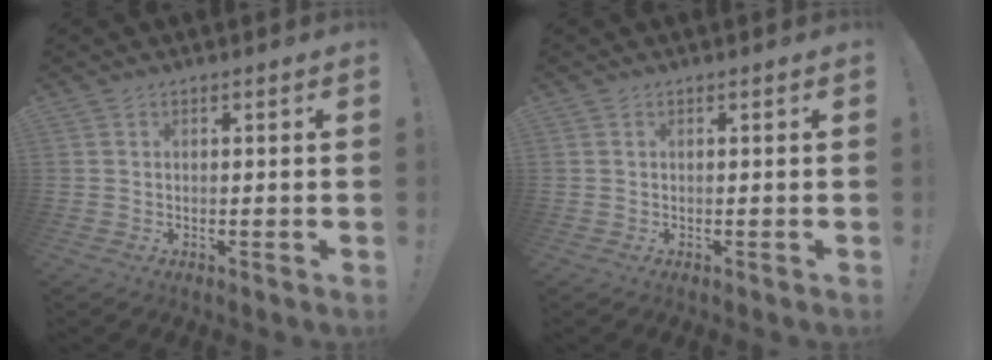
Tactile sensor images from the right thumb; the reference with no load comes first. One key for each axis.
{"total": 0.0}